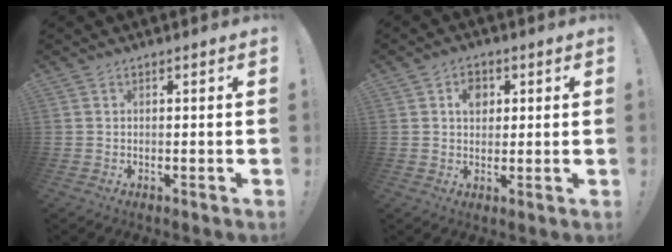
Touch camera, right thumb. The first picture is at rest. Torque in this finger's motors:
{"motor_torque": [0.90, 0.80, 0.02, 0.00, -0.01]}